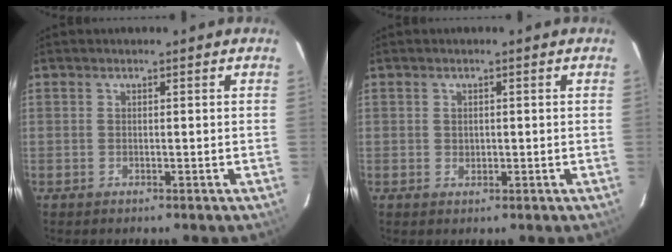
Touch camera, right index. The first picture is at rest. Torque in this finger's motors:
{"motor_torque": [-0.08, 0.02, -0.03, 0.00]}